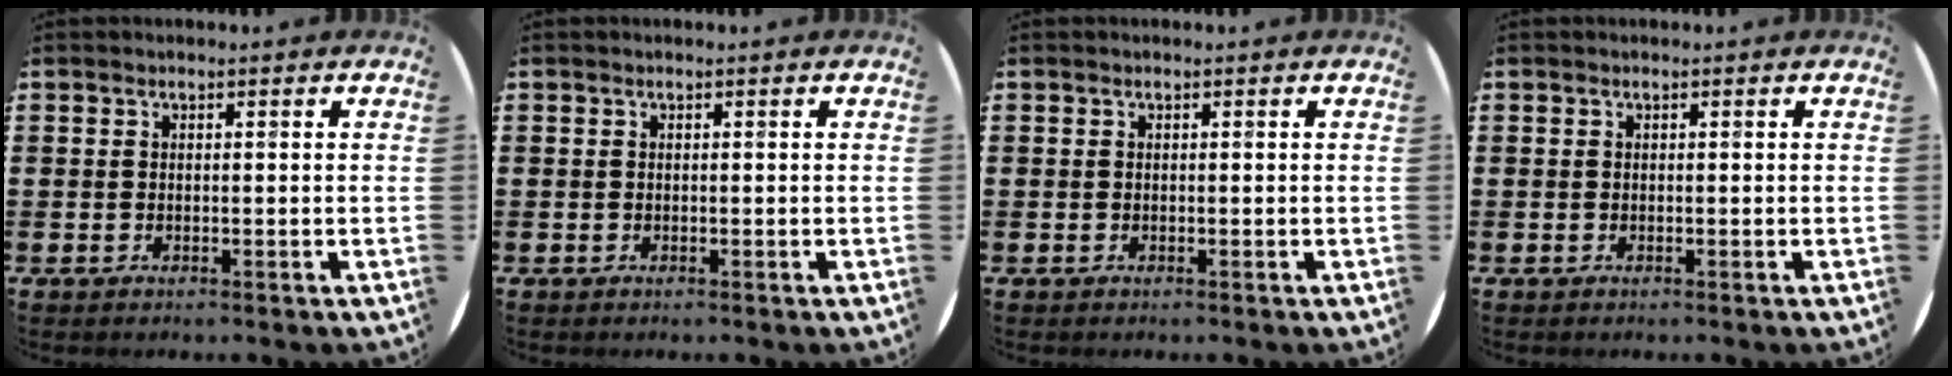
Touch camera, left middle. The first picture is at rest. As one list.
[{"total": 0.0}, {"total": 0.0}, {"total": 0.0}]